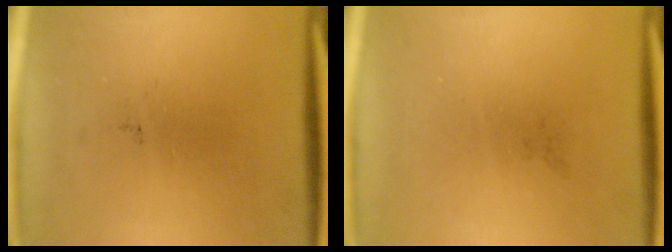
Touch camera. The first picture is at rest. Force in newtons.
{"total": 0.0}